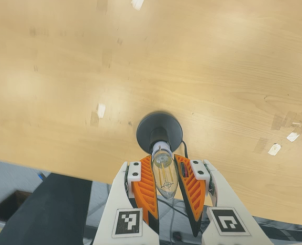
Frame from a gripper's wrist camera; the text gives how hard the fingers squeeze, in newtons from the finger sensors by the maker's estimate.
{"total": 13.5, "left": 13.1, "right": 13.8}